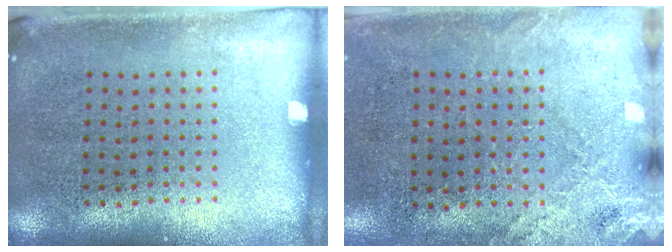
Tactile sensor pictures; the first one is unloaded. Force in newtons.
{"total": 2.6, "press": 2.3, "slide": 1.1}